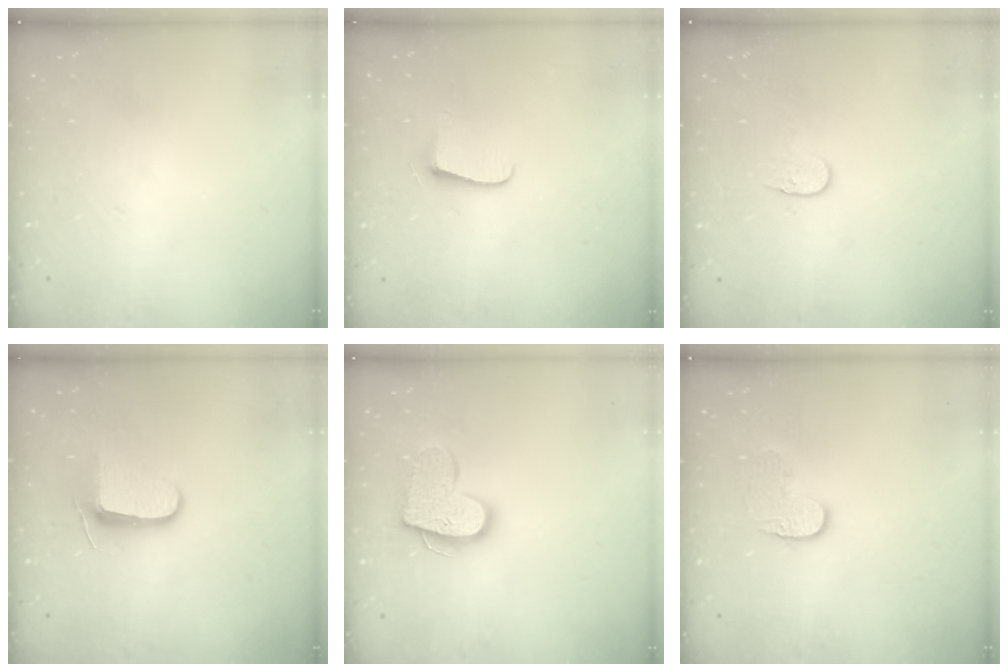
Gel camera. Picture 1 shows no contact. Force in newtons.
{"total": 5.6, "press": 5.6, "slide": 0.7}
{"total": 3.8, "press": 3.7, "slide": 0.4}
{"total": 9.1, "press": 9.0, "slide": 1.0}
{"total": 14.2, "press": 14.2, "slide": 1.0}
{"total": 6.7, "press": 6.7, "slide": 0.5}